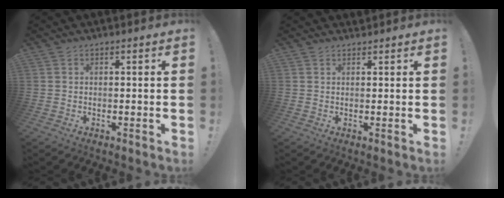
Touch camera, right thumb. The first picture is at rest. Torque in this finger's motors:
{"motor_torque": [-0.02, -0.31, -0.25, 0.29, 0.00]}